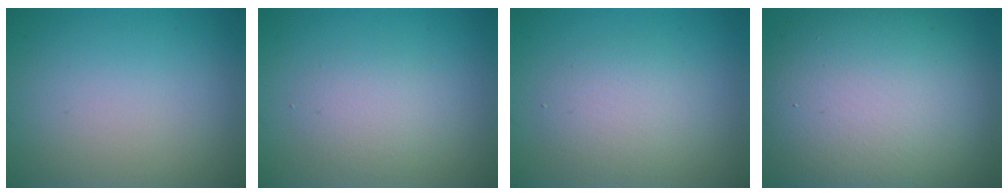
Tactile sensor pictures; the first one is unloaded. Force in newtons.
{"total": 2.3, "press": 2.3, "slide": 0.1}
{"total": 2.9, "press": 2.9, "slide": 0.3}
{"total": 14.9, "press": 14.8, "slide": 0.9}